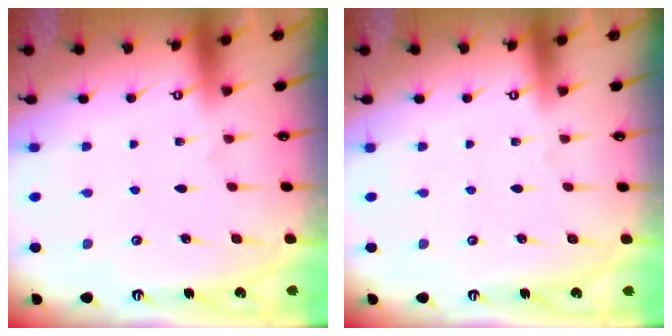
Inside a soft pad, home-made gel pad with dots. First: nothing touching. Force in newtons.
{"total": 0.0}